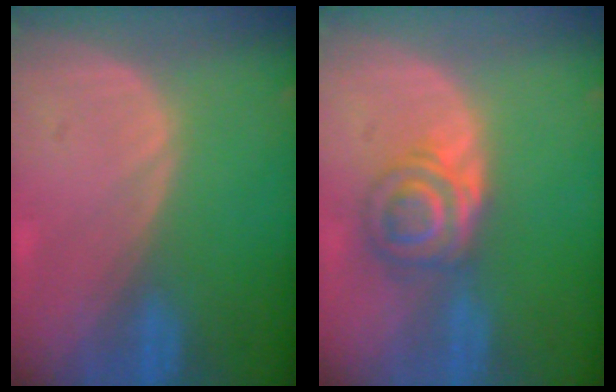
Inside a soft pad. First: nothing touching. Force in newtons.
{"total": 6.0, "press": 5.6, "slide": 2.2}